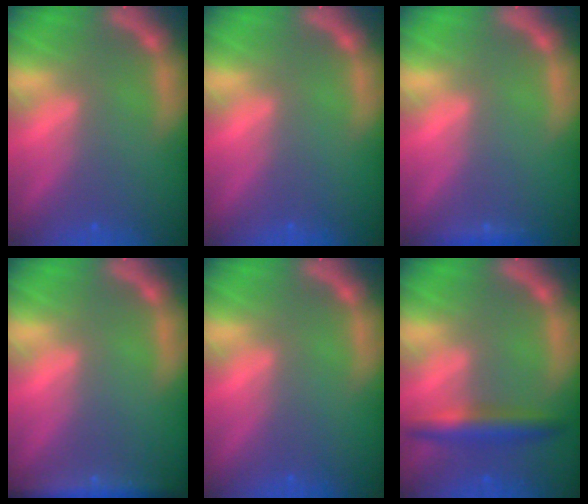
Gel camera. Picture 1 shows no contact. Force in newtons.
{"total": 0.0}
{"total": 0.9}
{"total": 4.0}
{"total": 0.0}
{"total": 4.0}